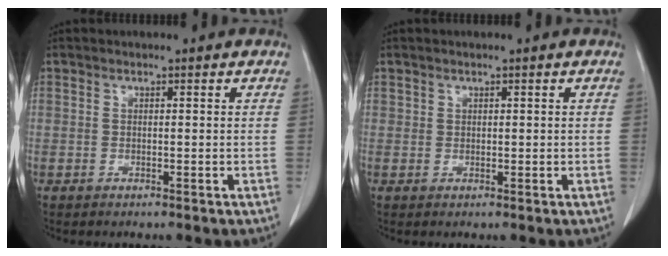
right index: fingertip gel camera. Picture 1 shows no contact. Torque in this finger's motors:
{"motor_torque": [-0.24, 0.24, 0.02, 0.01]}